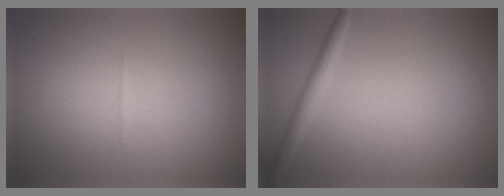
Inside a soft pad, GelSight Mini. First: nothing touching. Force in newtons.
{"total": 1.6, "press": 1.6, "slide": 0.1}